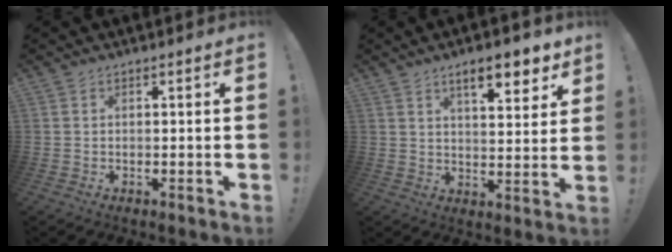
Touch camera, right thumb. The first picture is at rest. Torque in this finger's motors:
{"motor_torque": [-0.40, 0.78, 0.55, 0.79, 0.29]}